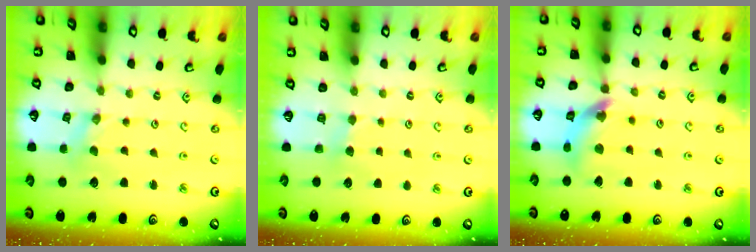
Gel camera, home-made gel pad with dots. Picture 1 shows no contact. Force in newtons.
{"total": 2.9, "press": 2.9, "slide": 0.3}
{"total": 11.5, "press": 11.4, "slide": 1.1}